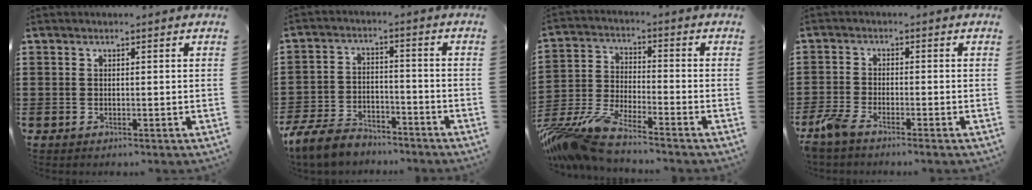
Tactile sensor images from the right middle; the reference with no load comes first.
{"total": 6.8, "force": [-6.2, 2.0, 2.1], "torque": [-0.062, 0.007, -0.126]}
{"total": 8.6, "force": [-7.9, 0.6, 3.2], "torque": [-0.094, -0.012, -0.164]}
{"total": 3.3, "force": [-2.5, 0.6, 2.0], "torque": [-0.070, -0.009, -0.056]}